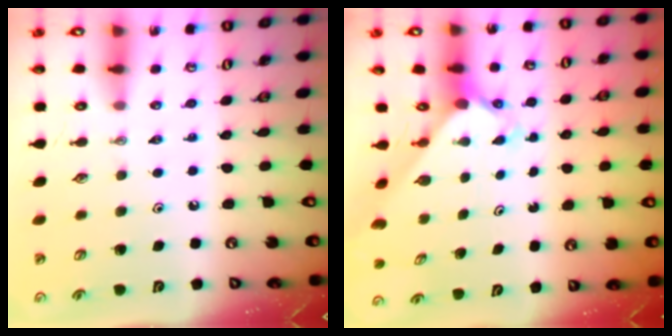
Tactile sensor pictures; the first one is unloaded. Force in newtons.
{"total": 2.4, "press": 2.4, "slide": 0.2}